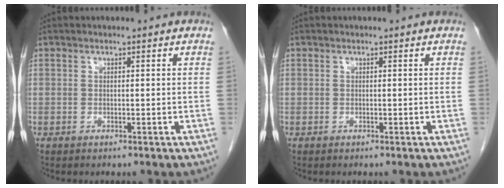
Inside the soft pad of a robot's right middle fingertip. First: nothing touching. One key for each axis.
{"total": 0.0}